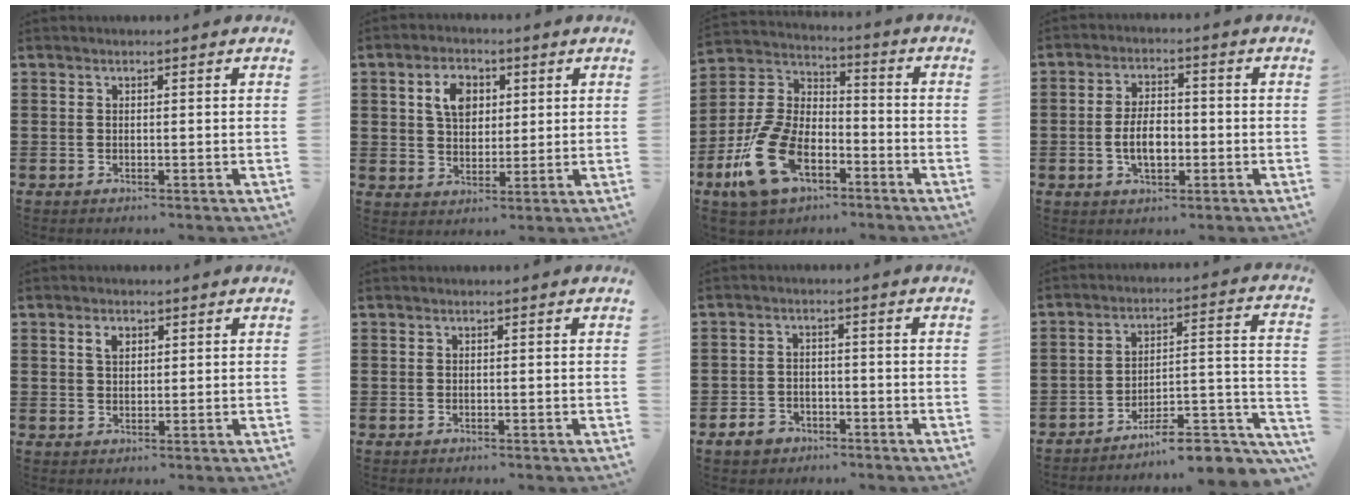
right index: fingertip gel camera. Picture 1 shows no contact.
{"total": 5.6, "force": [1.8, 3.9, 3.6], "torque": [-0.069, 0.009, 0.025]}
{"total": 15.4, "force": [-7.3, 8.9, 10.2], "torque": [-0.242, 0.023, -0.136]}
{"total": 5.9, "force": [-1.1, 3.1, 4.9], "torque": [-0.094, 0.001, -0.025]}
{"total": 2.2, "force": [1.1, 1.4, 1.3], "torque": [-0.031, 0.007, 0.019]}
{"total": 0.0}
{"total": 3.0, "force": [-2.4, 1.7, 0.8], "torque": [-0.024, 0.005, -0.050]}
{"total": 9.0, "force": [-7.7, 1.7, 4.5], "torque": [-0.055, 0.016, -0.142]}